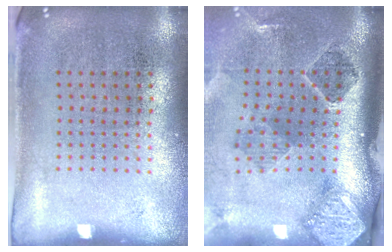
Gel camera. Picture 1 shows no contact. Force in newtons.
{"total": 2.8, "press": 1.9, "slide": 2.2}